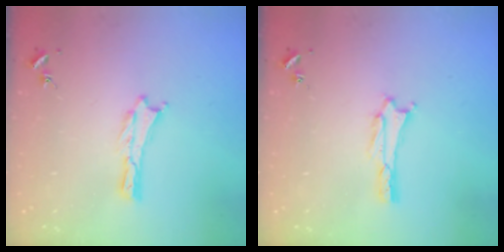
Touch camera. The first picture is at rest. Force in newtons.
{"total": 1.6, "press": 1.6, "slide": 0.2}